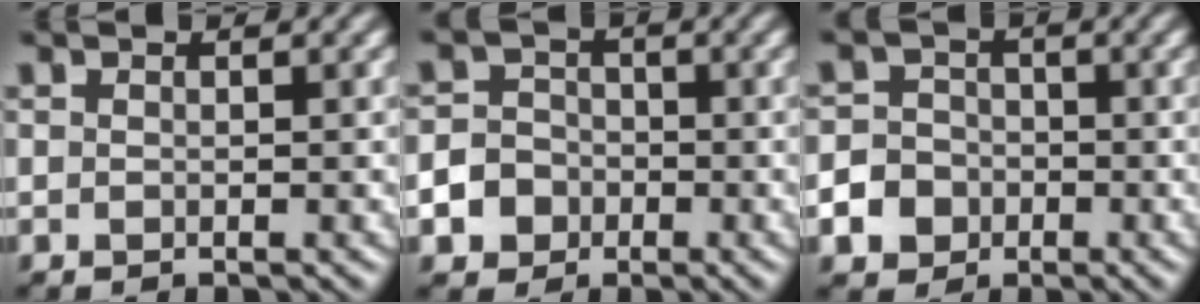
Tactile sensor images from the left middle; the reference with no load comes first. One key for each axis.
{"total": 5.8, "fx": -3.0, "fy": 4.9, "fz": 0.8, "tx": -0.007, "ty": -0.007, "tz": -0.072}
{"total": 6.3, "fx": -3.4, "fy": 5.3, "fz": 1.0, "tx": -0.018, "ty": -0.013, "tz": -0.079}